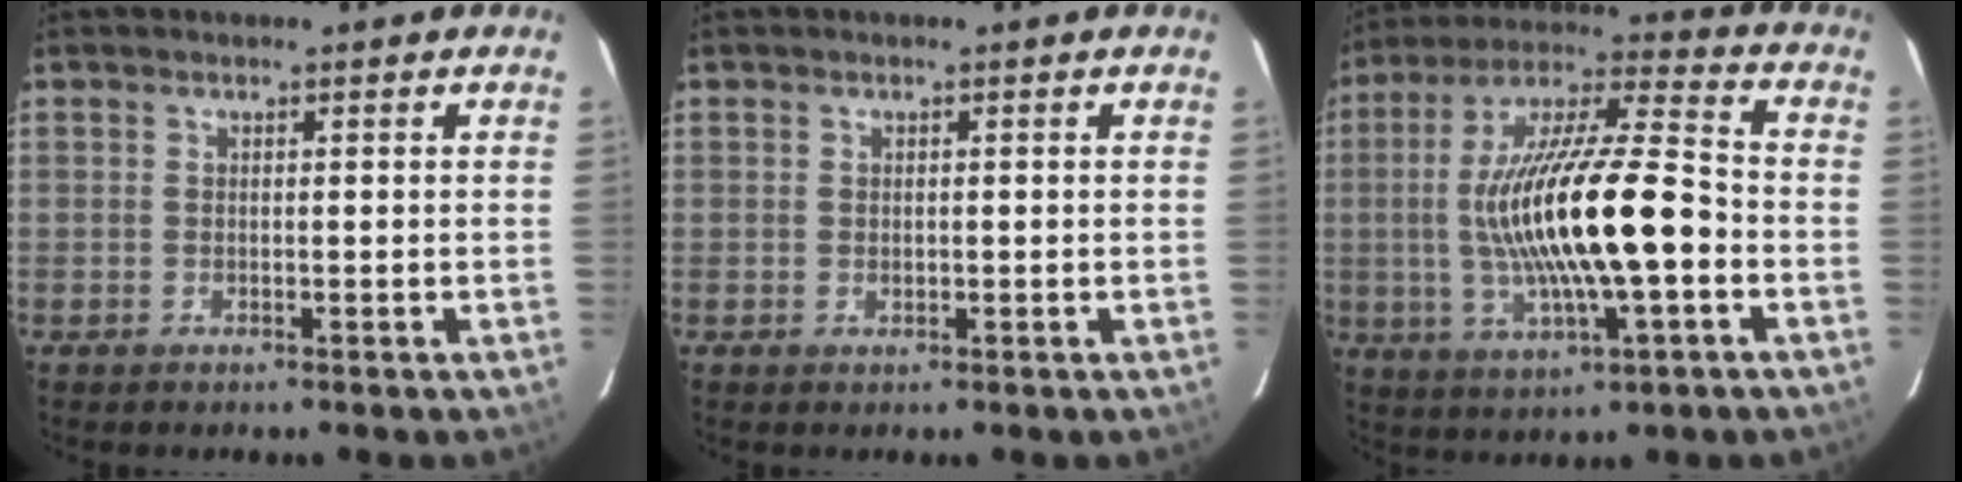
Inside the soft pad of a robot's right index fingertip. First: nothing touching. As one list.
[{"total": 1.0, "force": [0.0, 0.9, 0.4], "torque": [-0.006, 0.000, 0.002]}, {"total": 20.6, "force": [-3.0, 4.3, 20.0], "torque": [-0.375, 0.001, -0.051]}]